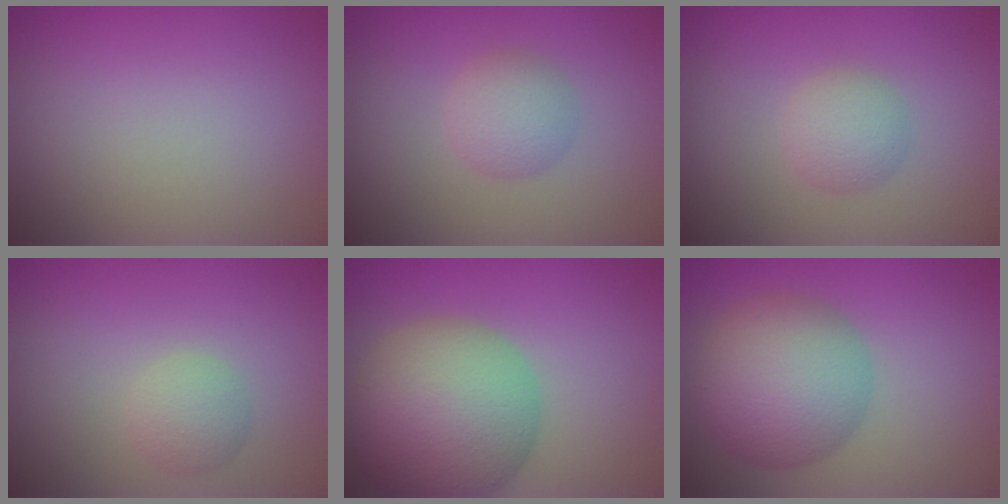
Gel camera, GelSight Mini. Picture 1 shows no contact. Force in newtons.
{"total": 2.7, "press": 2.7, "slide": 0.0}
{"total": 2.4, "press": 2.4, "slide": 0.1}
{"total": 2.1, "press": 2.1, "slide": 0.1}
{"total": 11.6, "press": 11.6, "slide": 0.6}
{"total": 8.1, "press": 8.1, "slide": 0.4}